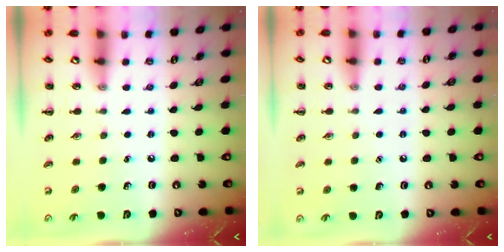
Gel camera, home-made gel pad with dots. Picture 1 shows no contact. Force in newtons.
{"total": 1.5, "press": 1.4, "slide": 0.1}